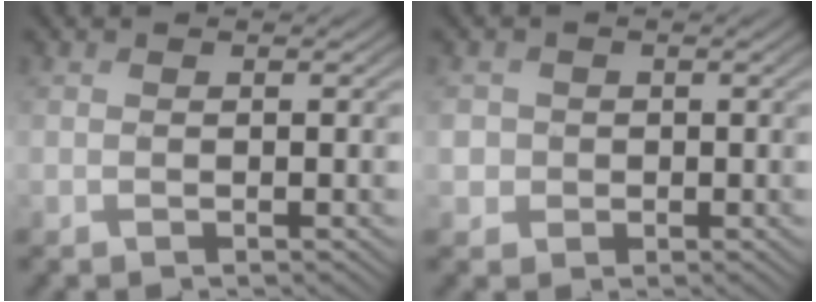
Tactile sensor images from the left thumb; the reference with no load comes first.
{"total": 2.3, "force": [-0.2, 2.3, 0.5], "torque": [-0.014, -0.004, -0.004]}